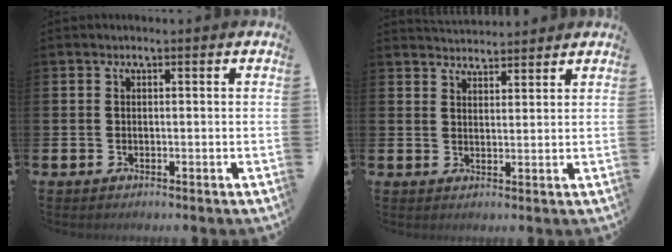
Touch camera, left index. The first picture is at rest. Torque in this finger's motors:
{"motor_torque": [0.81, -0.98, 0.42, 0.03]}